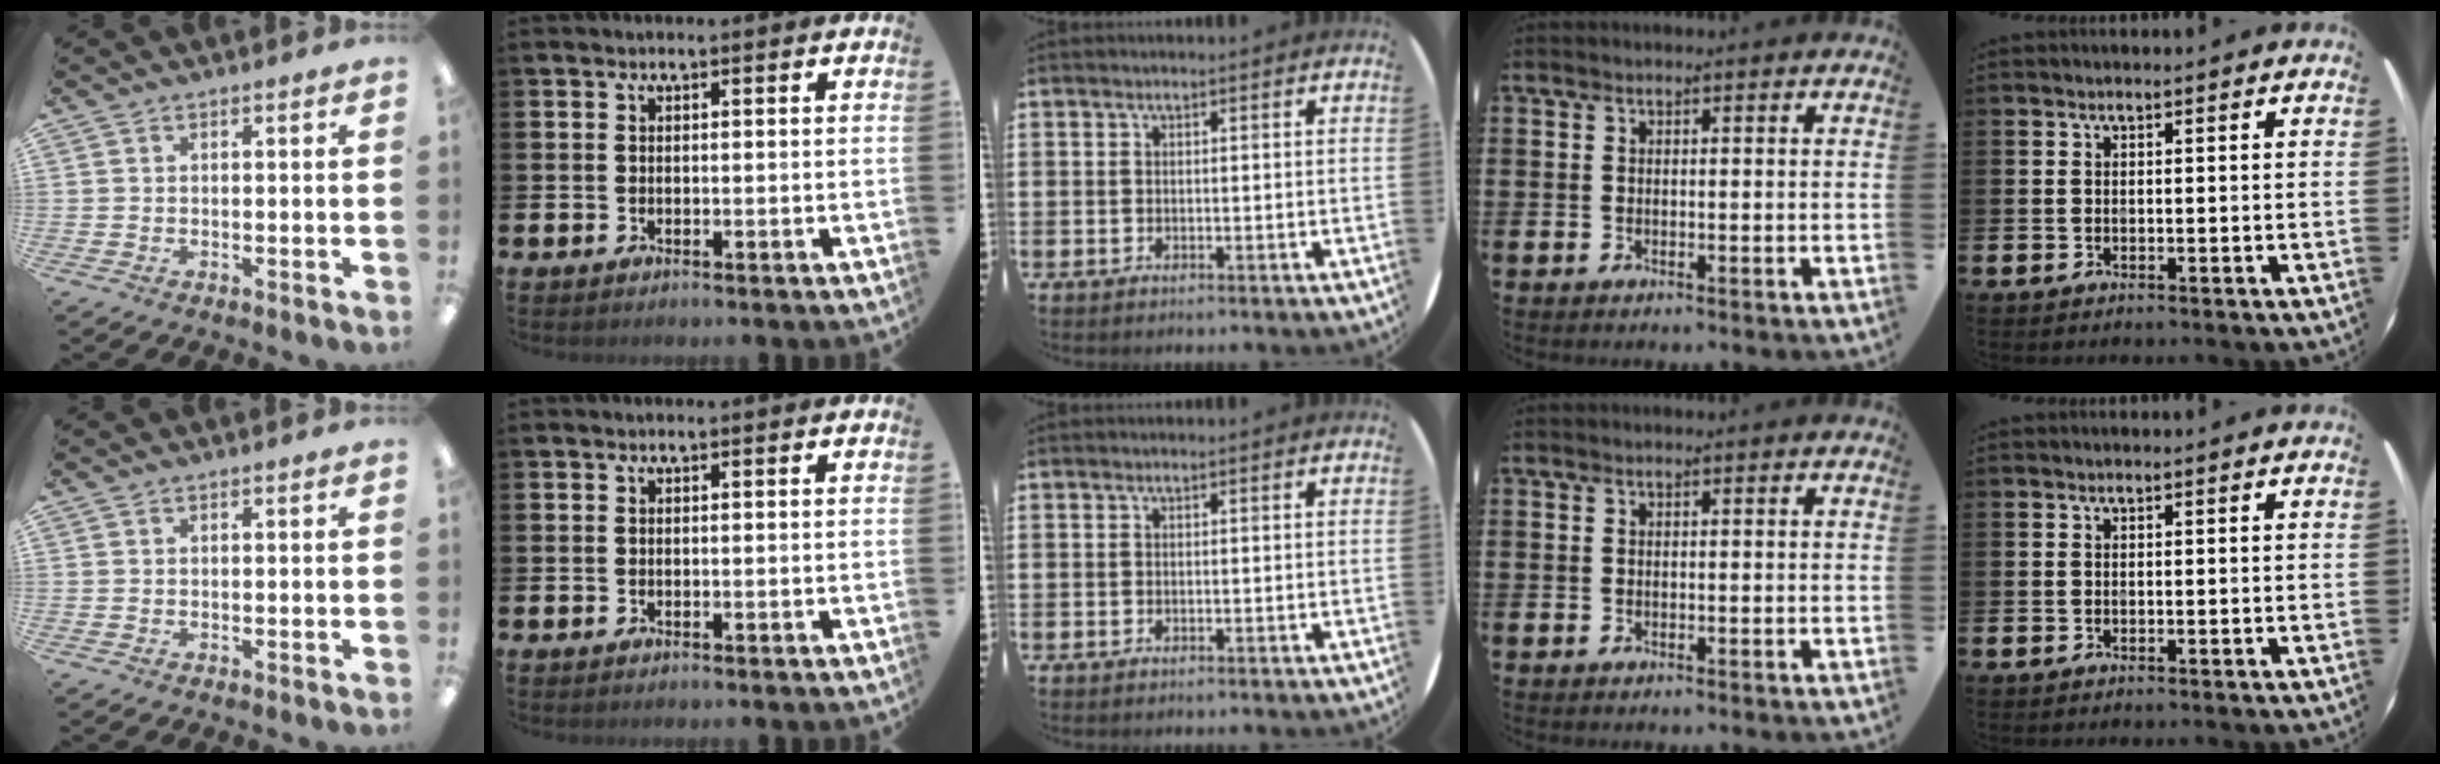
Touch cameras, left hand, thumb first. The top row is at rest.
{}